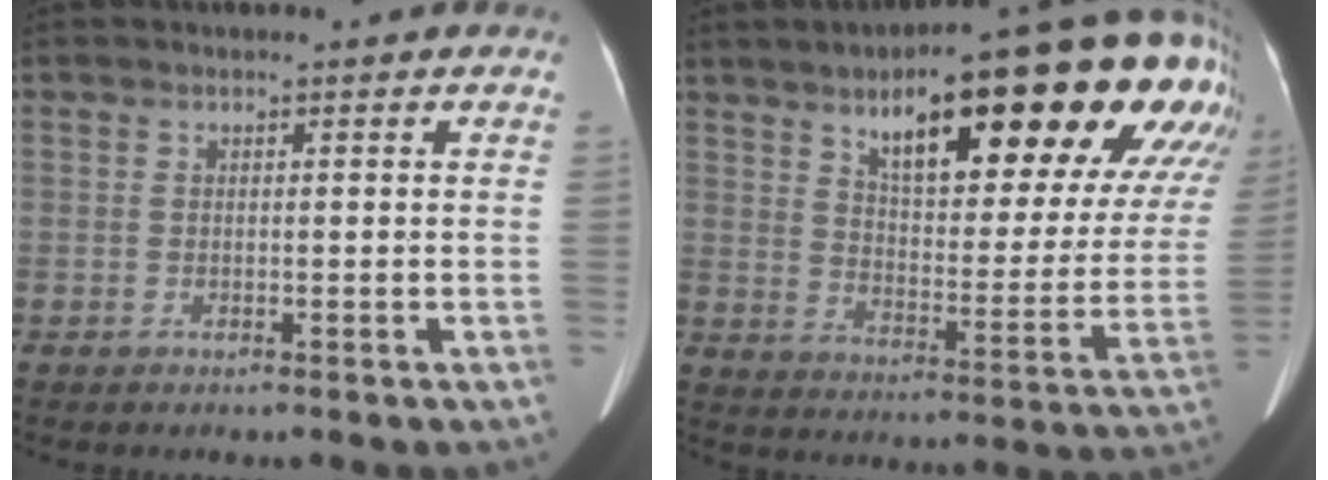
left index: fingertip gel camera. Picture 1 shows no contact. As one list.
[{"total": 27.4, "force": [17.0, 6.5, 20.4], "torque": [-0.253, 0.022, 0.222]}]